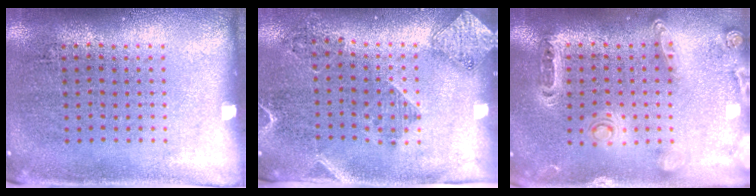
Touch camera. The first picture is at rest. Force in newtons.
{"total": 1.8, "press": 1.6, "slide": 0.9}
{"total": 1.0, "press": 1.0, "slide": 0.3}